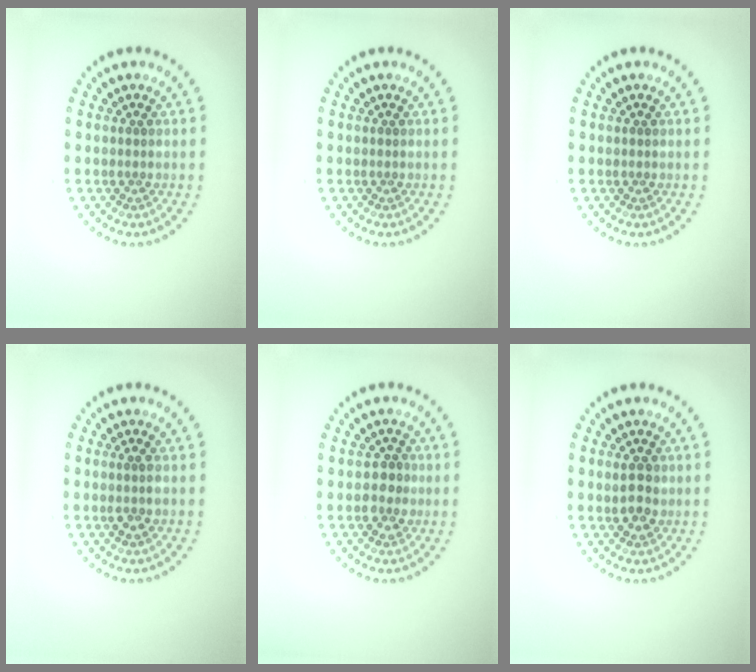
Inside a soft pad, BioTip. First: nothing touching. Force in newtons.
{"total": 0.0}
{"total": 0.0}
{"total": 1.2, "press": 1.1, "slide": 0.5}
{"total": 2.1, "press": 2.0, "slide": 0.4}
{"total": 2.2, "press": 2.1, "slide": 0.3}